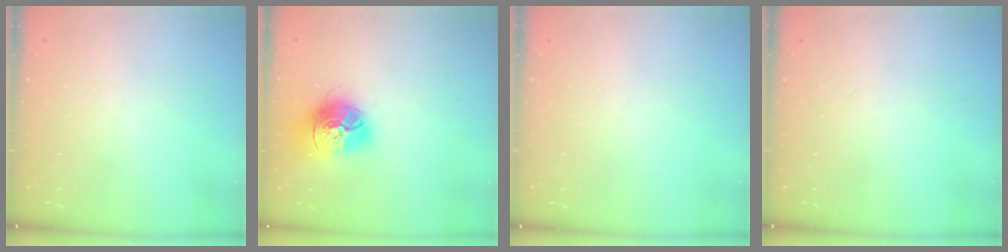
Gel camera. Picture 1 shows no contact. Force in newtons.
{"total": 16.8, "press": 16.7, "slide": 1.5}
{"total": 0.0}
{"total": 0.0}